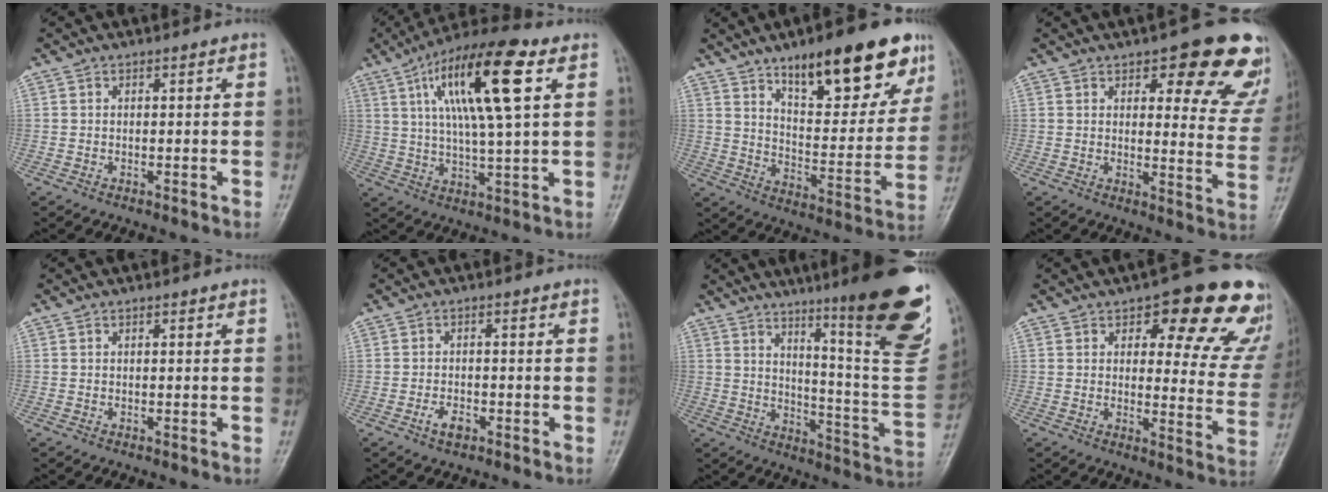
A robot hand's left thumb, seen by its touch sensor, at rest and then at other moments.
{"total": 17.4, "force": [6.1, 4.0, 15.8], "torque": [-0.286, 0.002, 0.100]}
{"total": 22.3, "force": [13.6, 7.8, 15.9], "torque": [-0.179, -0.053, 0.207]}
{"total": 17.9, "force": [10.9, 7.0, 12.3], "torque": [-0.087, -0.050, 0.119]}
{"total": 0.0}
{"total": 3.0, "force": [-1.5, 1.7, 2.0], "torque": [-0.034, 0.007, -0.026]}
{"total": 24.7, "force": [14.5, 3.4, 19.7], "torque": [-0.245, -0.078, 0.210]}
{"total": 18.8, "force": [11.8, 8.0, 12.3], "torque": [-0.084, -0.055, 0.127]}